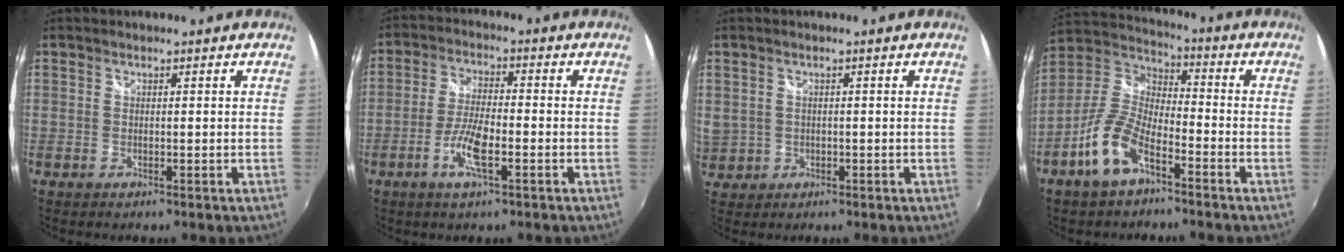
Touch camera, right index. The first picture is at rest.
{"total": 7.2, "force": [-3.0, 1.6, 6.3], "torque": [-0.133, -0.002, -0.060]}
{"total": 5.6, "force": [0.3, 5.1, 2.2], "torque": [-0.059, 0.004, 0.020]}
{"total": 11.9, "force": [-6.7, 5.3, 8.3], "torque": [-0.186, 0.001, -0.131]}